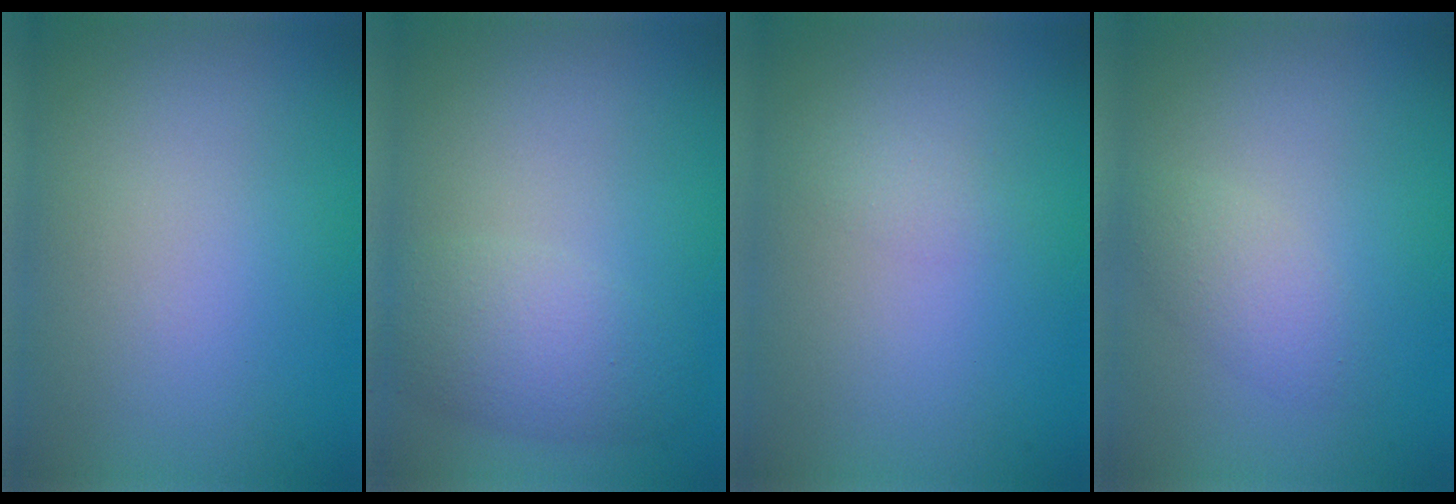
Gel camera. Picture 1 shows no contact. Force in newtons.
{"total": 3.5, "press": 3.5, "slide": 0.1}
{"total": 2.1, "press": 2.1, "slide": 0.2}
{"total": 1.9, "press": 1.9, "slide": 0.1}